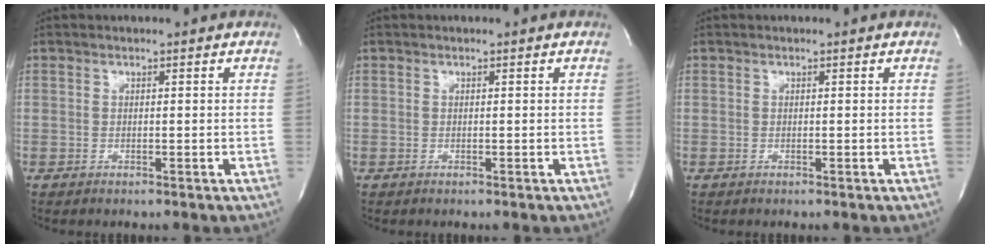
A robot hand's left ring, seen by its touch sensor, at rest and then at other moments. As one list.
[{"total": 0.0}, {"total": 0.0}]